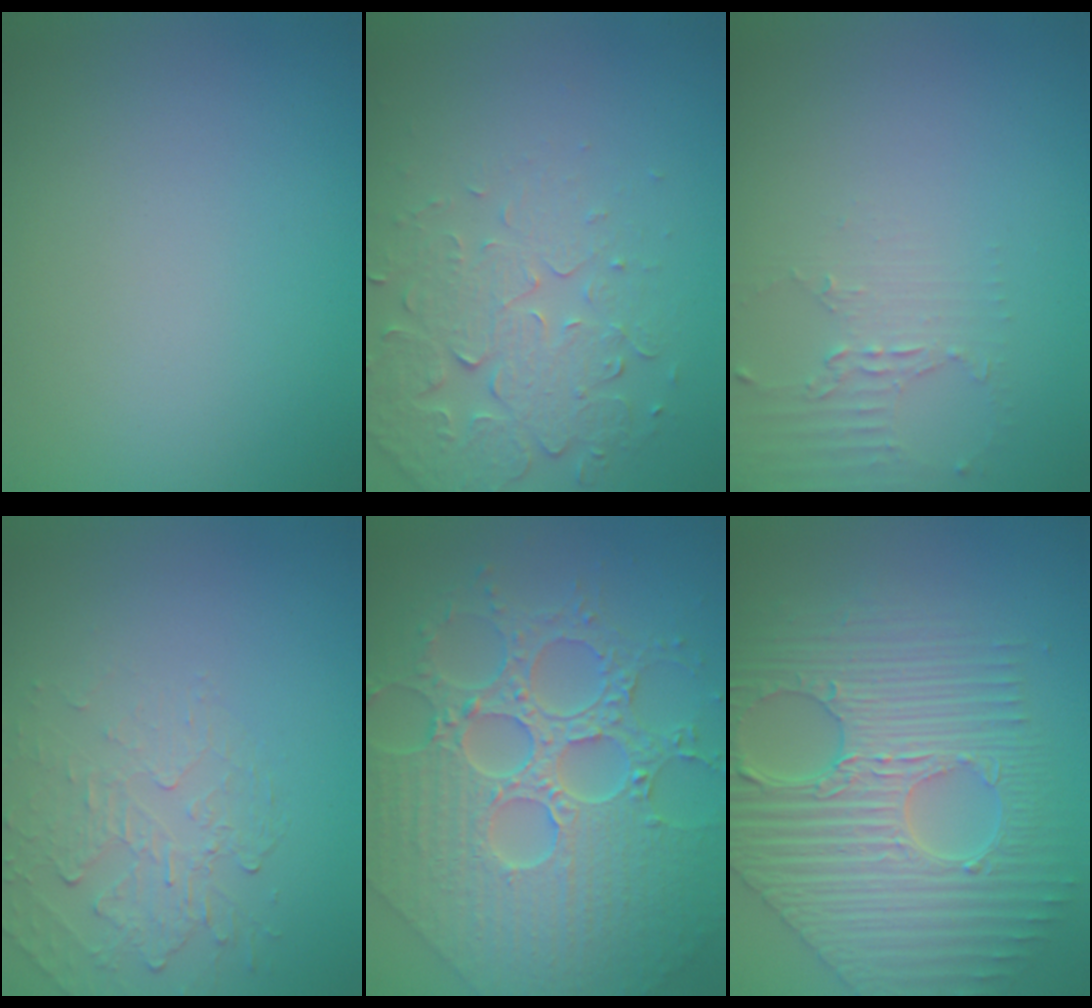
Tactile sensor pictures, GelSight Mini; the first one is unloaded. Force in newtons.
{"total": 5.2, "press": 3.7, "slide": 3.6}
{"total": 2.2, "press": 1.6, "slide": 1.5}
{"total": 2.2, "press": 1.1, "slide": 1.9}
{"total": 9.4, "press": 6.9, "slide": 6.3}
{"total": 9.6, "press": 6.9, "slide": 6.7}